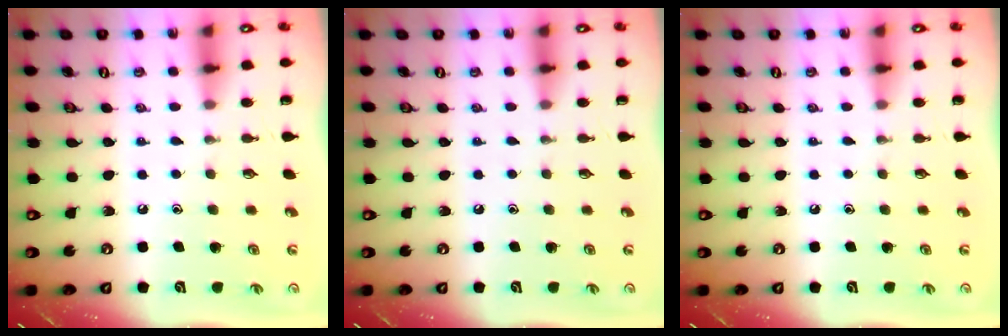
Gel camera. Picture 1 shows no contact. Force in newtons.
{"total": 0.0}
{"total": 0.0}